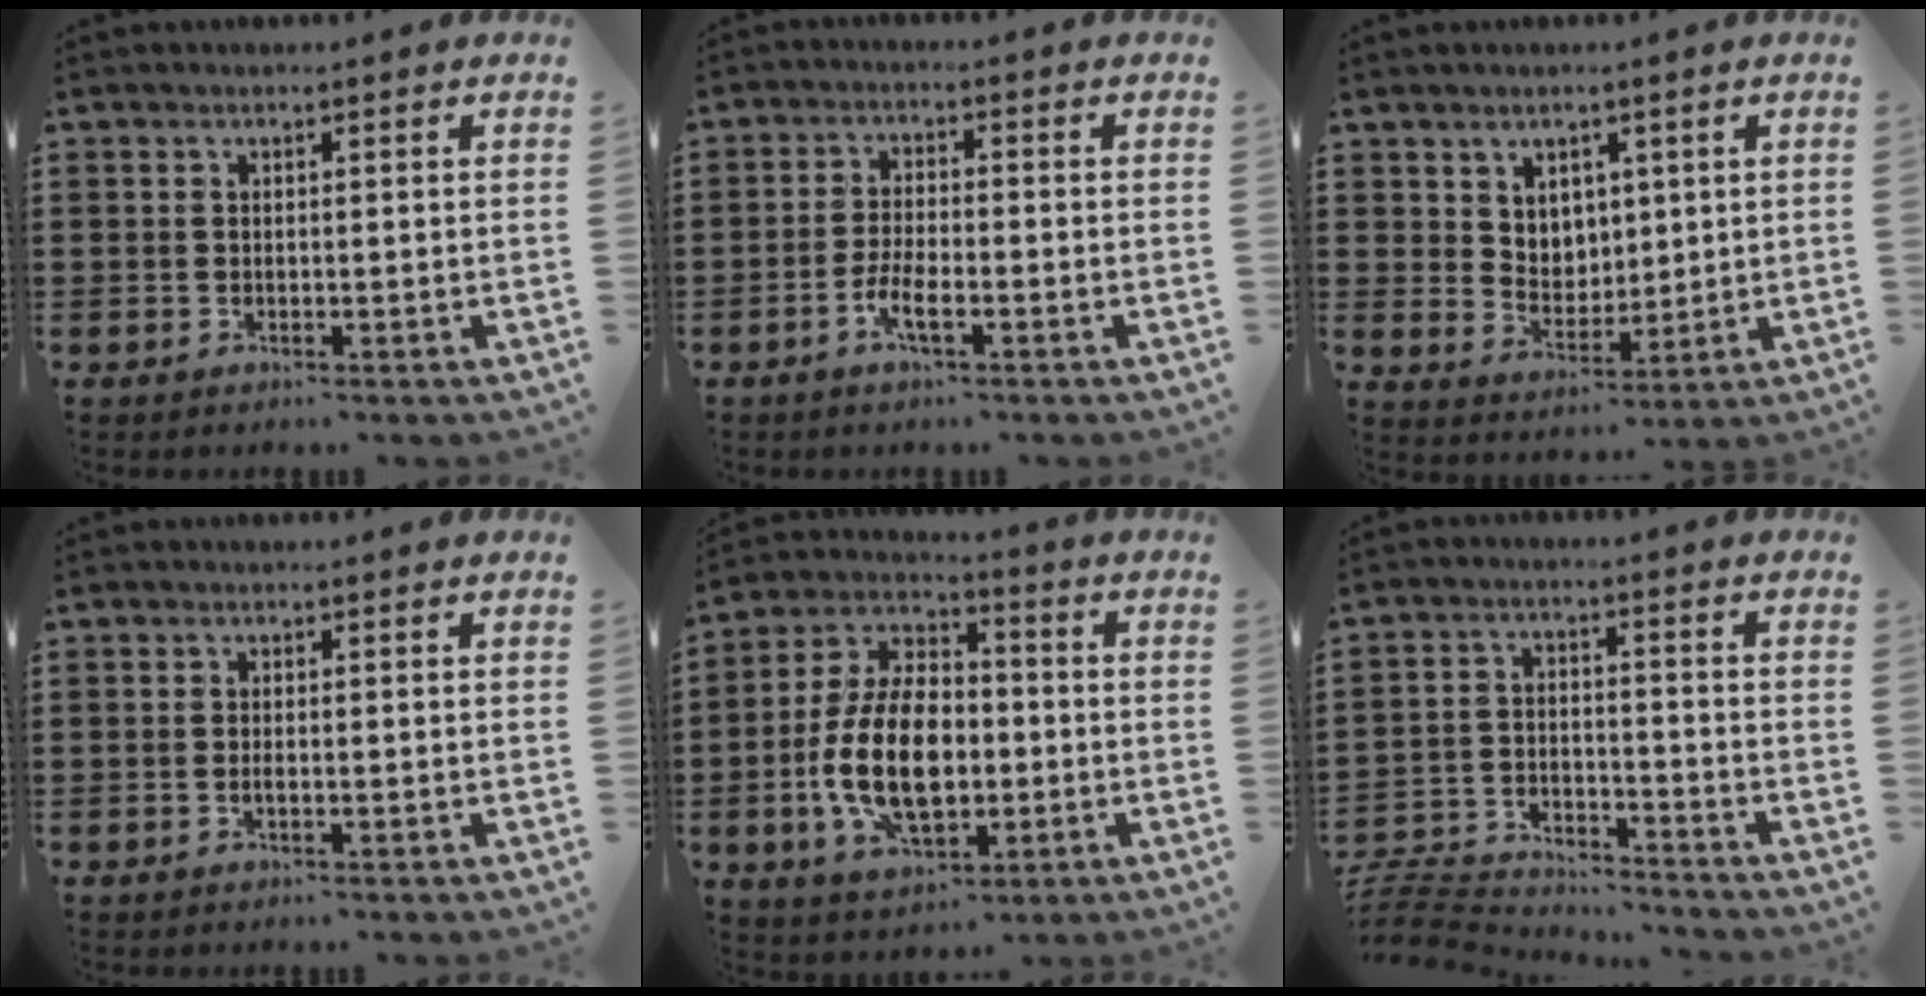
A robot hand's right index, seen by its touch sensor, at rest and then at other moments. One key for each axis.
{"total": 3.8, "fx": -1.9, "fy": 0.9, "fz": 3.2, "tx": -0.073, "ty": -0.003, "tz": -0.041}
{"total": 4.7, "fx": 2.8, "fy": 3.7, "fz": 0.6, "tx": -0.024, "ty": 0.003, "tz": 0.051}
{"total": 0.6, "fx": -0.3, "fy": 0.1, "fz": 0.5, "tx": -0.010, "ty": -0.003, "tz": -0.004}
{"total": 13.2, "fx": -2.3, "fy": 7.5, "fz": 10.6, "tx": -0.234, "ty": -0.003, "tz": -0.045}
{"total": 6.5, "fx": -6.4, "fy": 0.8, "fz": 0.8, "tx": -0.034, "ty": 0.002, "tz": -0.133}